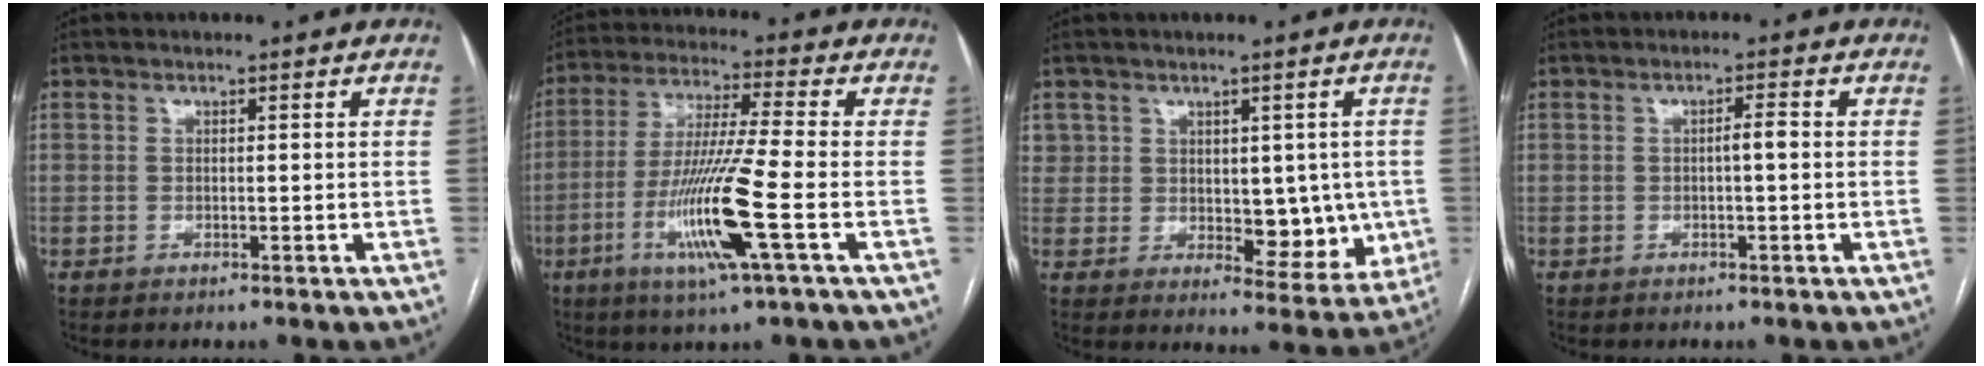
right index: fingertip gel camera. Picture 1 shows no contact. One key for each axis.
{"total": 13.3, "fx": -4.3, "fy": -0.9, "fz": 12.5, "tx": -0.254, "ty": -0.019, "tz": -0.085}
{"total": 7.9, "fx": 0.9, "fy": 5.9, "fz": 5.2, "tx": -0.047, "ty": 0.006, "tz": 0.034}
{"total": 1.7, "fx": -0.2, "fy": 0.2, "fz": 1.7, "tx": -0.026, "ty": 0.004, "tz": -0.001}